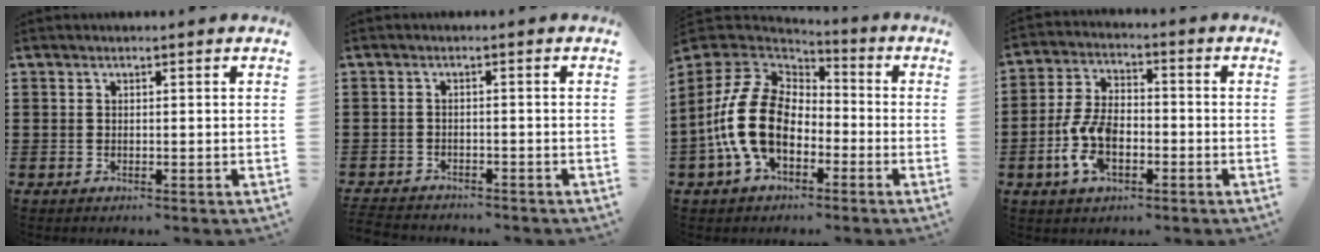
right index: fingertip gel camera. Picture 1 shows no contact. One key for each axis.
{"total": 2.1, "fx": -2.1, "fy": 0.2, "fz": 0.0, "tx": -0.007, "ty": -0.001, "tz": -0.046}
{"total": 15.1, "fx": -3.1, "fy": 10.0, "fz": 10.9, "tx": -0.268, "ty": 0.015, "tz": -0.064}
{"total": 8.8, "fx": -2.6, "fy": 4.9, "fz": 6.8, "tx": -0.164, "ty": 0.000, "tz": -0.055}